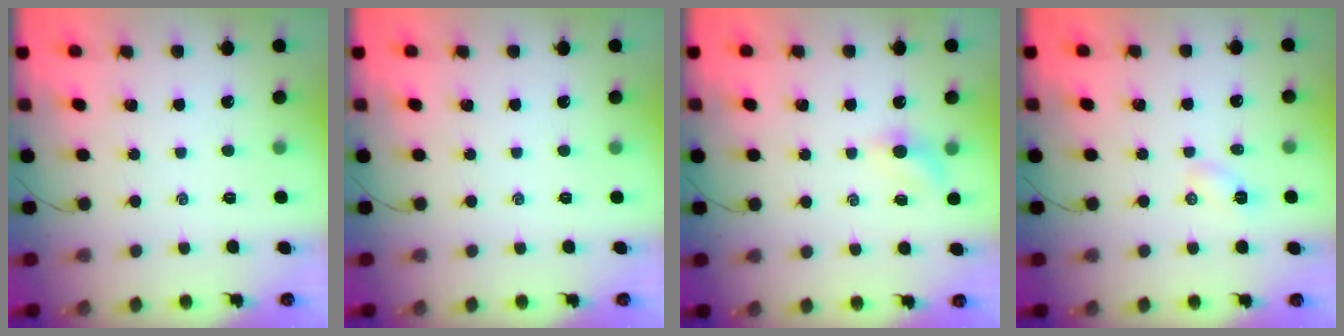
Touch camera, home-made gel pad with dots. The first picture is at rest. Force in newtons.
{"total": 0.0}
{"total": 4.6, "press": 4.4, "slide": 1.2}
{"total": 2.9, "press": 2.7, "slide": 1.0}